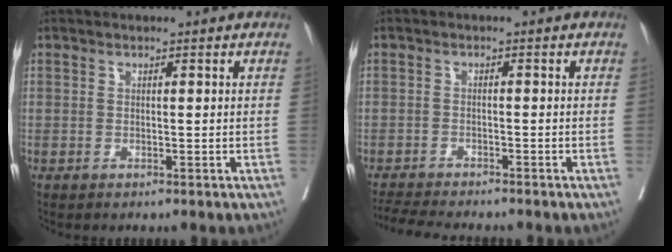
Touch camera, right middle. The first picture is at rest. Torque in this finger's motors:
{"motor_torque": [0.60, -0.62, 0.08, 0.04]}